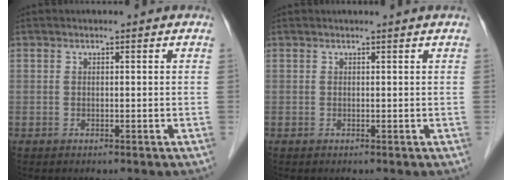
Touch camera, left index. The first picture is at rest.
{"total": 0.9, "force": [0.8, -0.2, 0.2], "torque": [-0.010, -0.001, 0.015]}